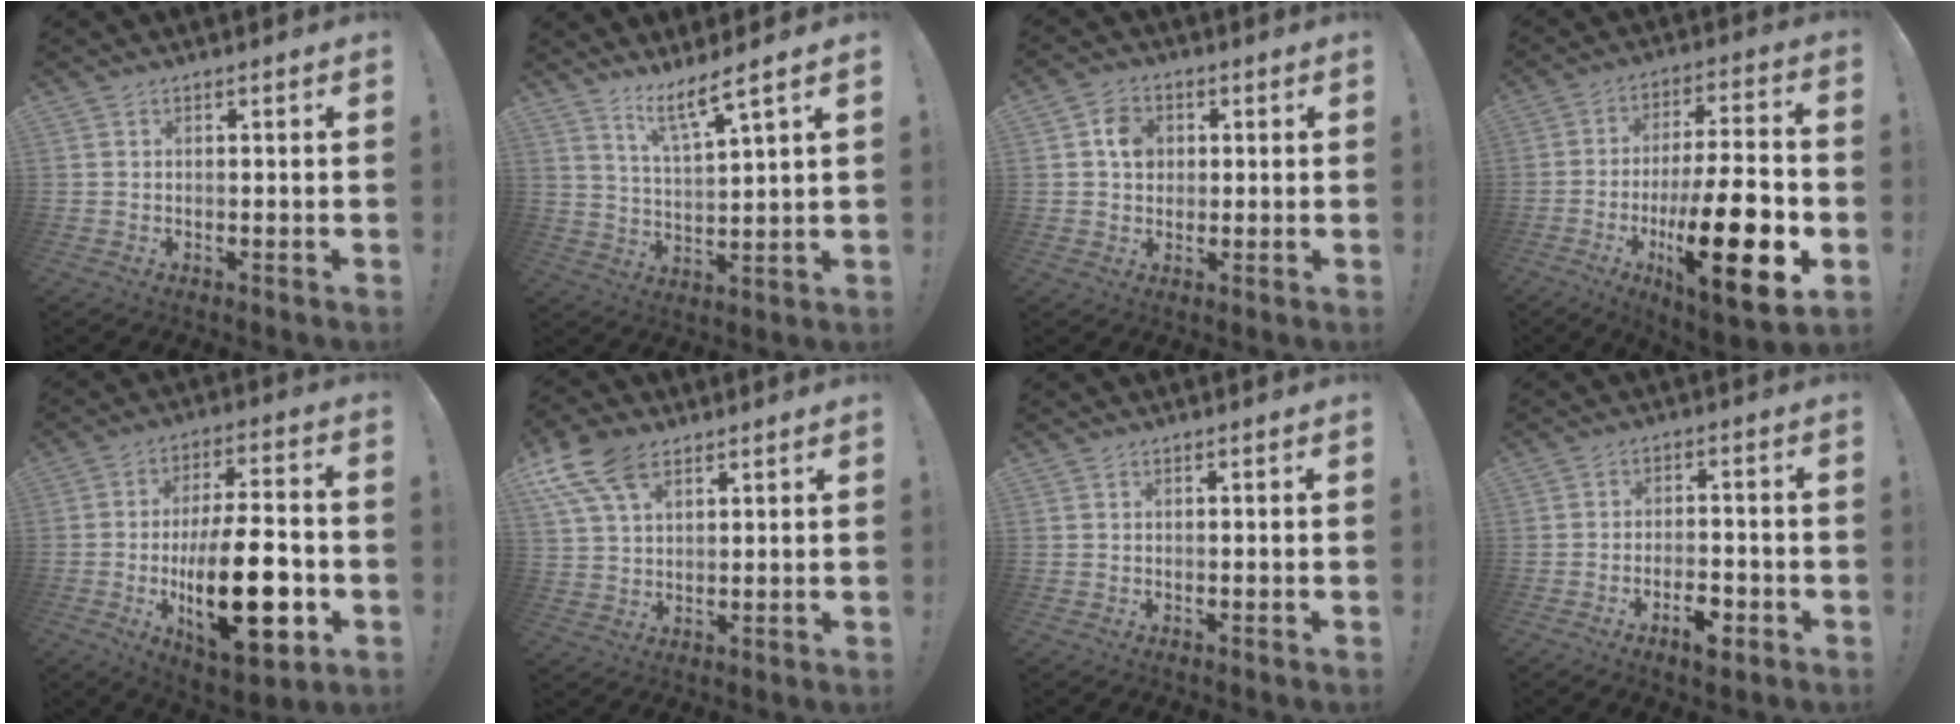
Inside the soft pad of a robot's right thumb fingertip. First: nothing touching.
{"total": 8.8, "force": [6.7, 0.6, 5.7], "torque": [-0.099, -0.038, 0.112]}
{"total": 6.2, "force": [1.2, 5.2, 3.0], "torque": [-0.033, 0.004, 0.022]}
{"total": 23.4, "force": [-7.0, 6.5, 21.3], "torque": [-0.336, 0.027, -0.102]}
{"total": 25.2, "force": [-5.2, 10.2, 22.4], "torque": [-0.378, 0.014, -0.075]}
{"total": 12.1, "force": [6.5, 6.9, 7.5], "torque": [-0.145, -0.023, 0.124]}
{"total": 0.0}
{"total": 6.9, "force": [-3.8, 2.8, 4.9], "torque": [-0.068, 0.016, -0.062]}